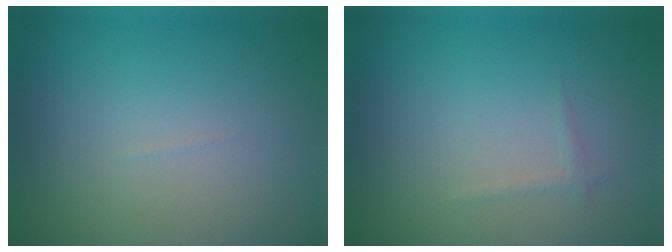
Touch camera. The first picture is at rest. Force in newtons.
{"total": 0.6, "press": 0.6, "slide": 0.0}